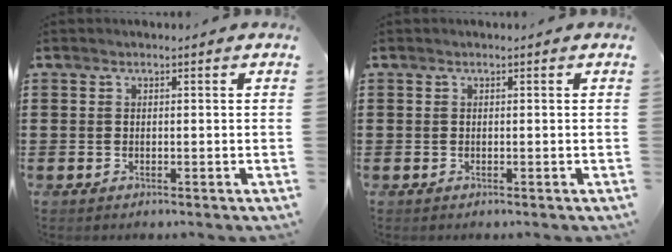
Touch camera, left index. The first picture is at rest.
{"total": 0.0}